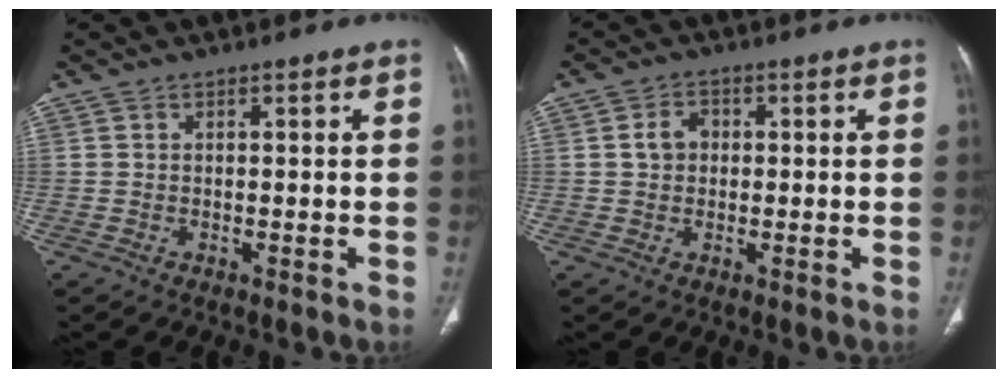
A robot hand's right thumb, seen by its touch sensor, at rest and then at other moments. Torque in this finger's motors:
{"motor_torque": [-0.42, 0.58, -0.27, 0.07, 0.11]}